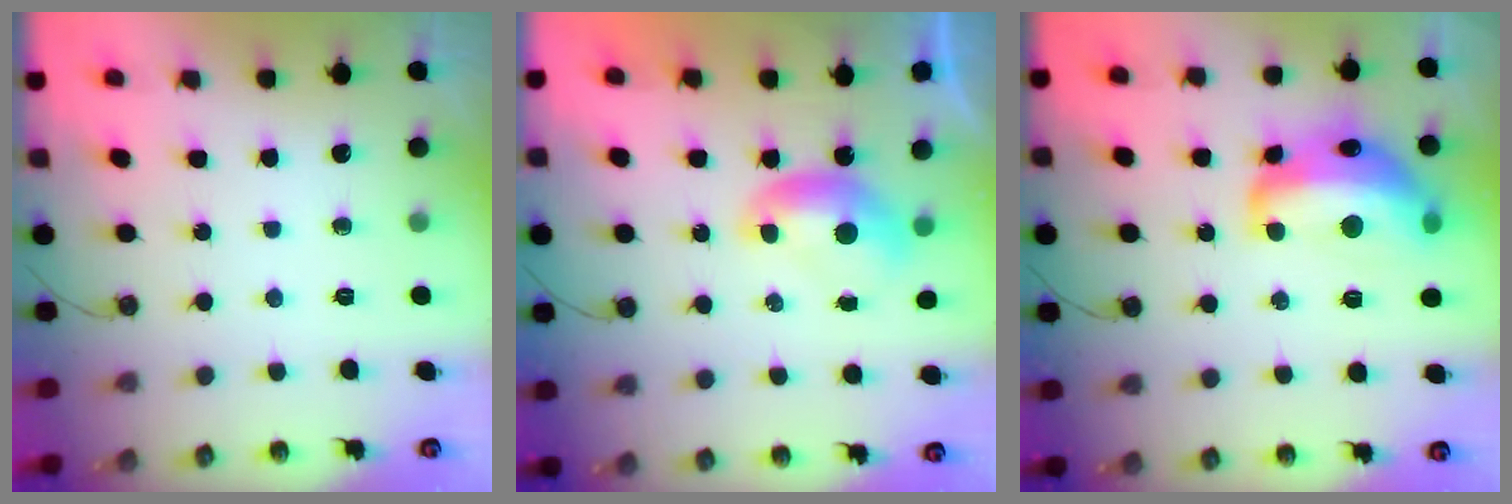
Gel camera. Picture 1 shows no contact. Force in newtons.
{"total": 0.0}
{"total": 12.0, "press": 12.0, "slide": 1.0}